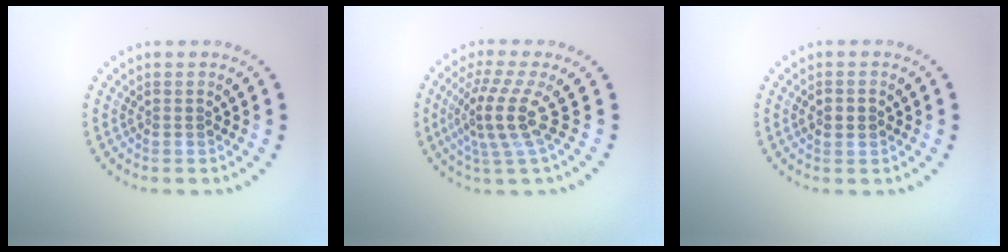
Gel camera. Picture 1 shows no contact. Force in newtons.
{"total": 4.1, "press": 2.9, "slide": 2.9}
{"total": 1.9, "press": 1.9, "slide": 0.1}